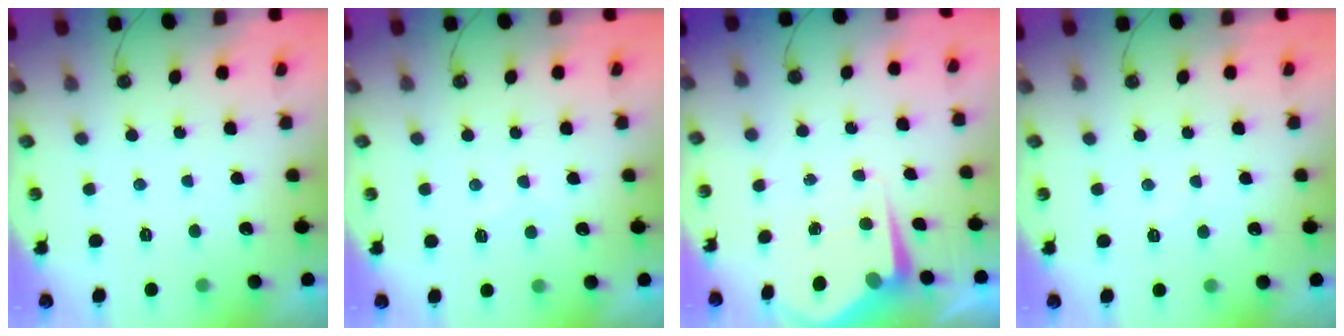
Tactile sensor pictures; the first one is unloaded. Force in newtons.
{"total": 7.0, "press": 6.9, "slide": 0.5}
{"total": 6.5, "press": 6.5, "slide": 0.5}
{"total": 4.7, "press": 4.7, "slide": 0.6}